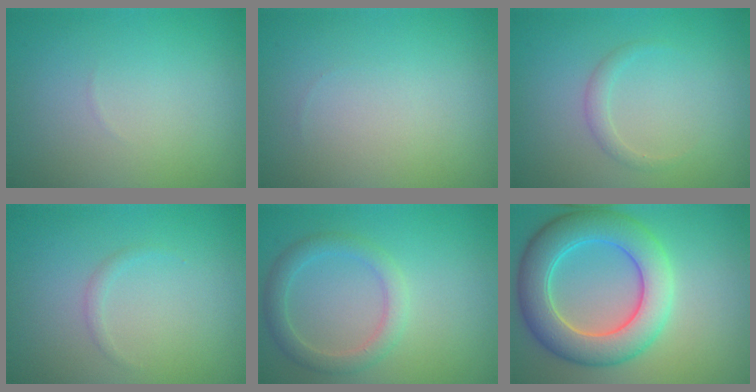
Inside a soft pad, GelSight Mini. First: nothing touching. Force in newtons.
{"total": 0.0}
{"total": 1.1, "press": 1.1, "slide": 0.0}
{"total": 0.6, "press": 0.6, "slide": 0.1}
{"total": 2.5, "press": 2.5, "slide": 0.1}
{"total": 7.5, "press": 7.5, "slide": 0.2}